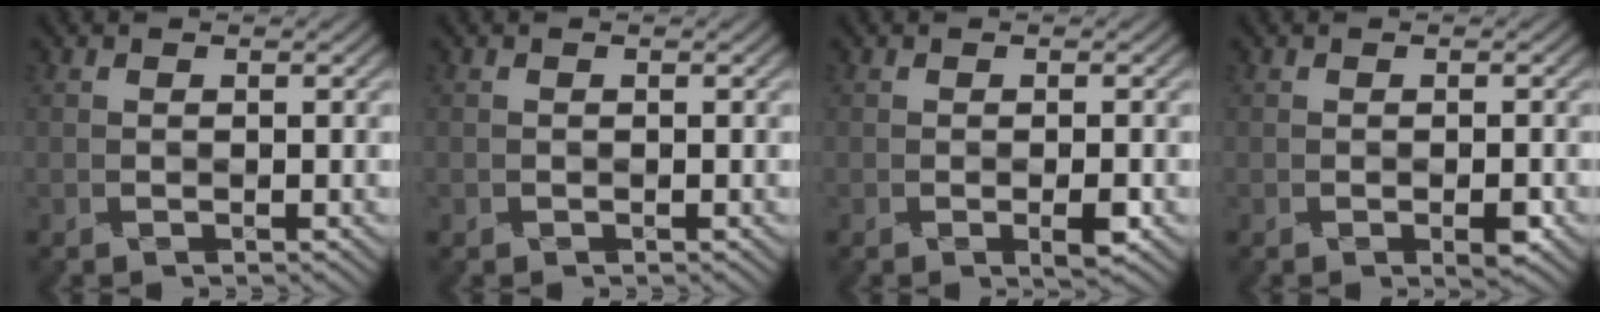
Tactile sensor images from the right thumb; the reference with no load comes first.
{"total": 0.0}
{"total": 1.6, "force": [-0.7, 0.2, 1.4], "torque": [-0.025, 0.000, -0.012]}
{"total": 1.5, "force": [-0.7, 0.5, 1.3], "torque": [-0.022, -0.001, -0.011]}